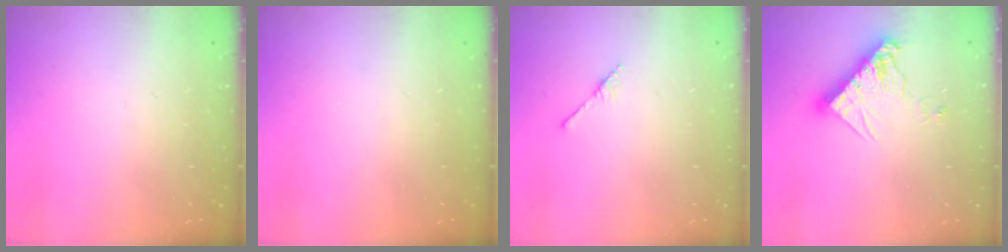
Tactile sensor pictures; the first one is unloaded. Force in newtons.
{"total": 0.0}
{"total": 2.5, "press": 2.4, "slide": 0.3}
{"total": 12.1, "press": 12.0, "slide": 0.9}